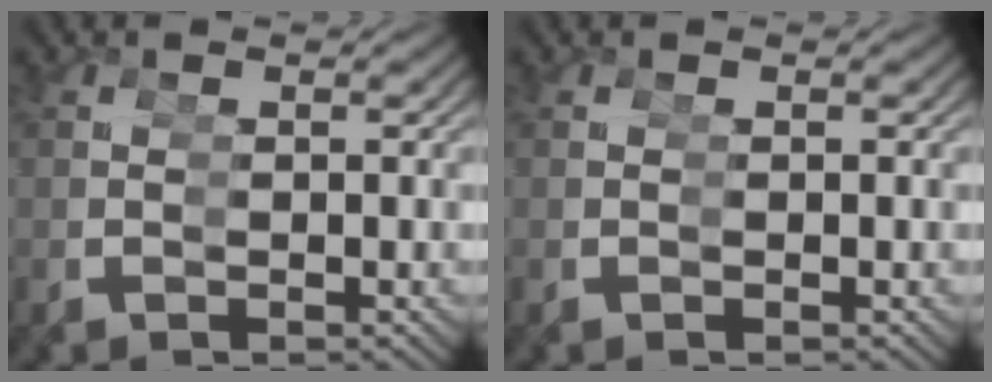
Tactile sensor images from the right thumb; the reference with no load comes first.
{"total": 0.0}